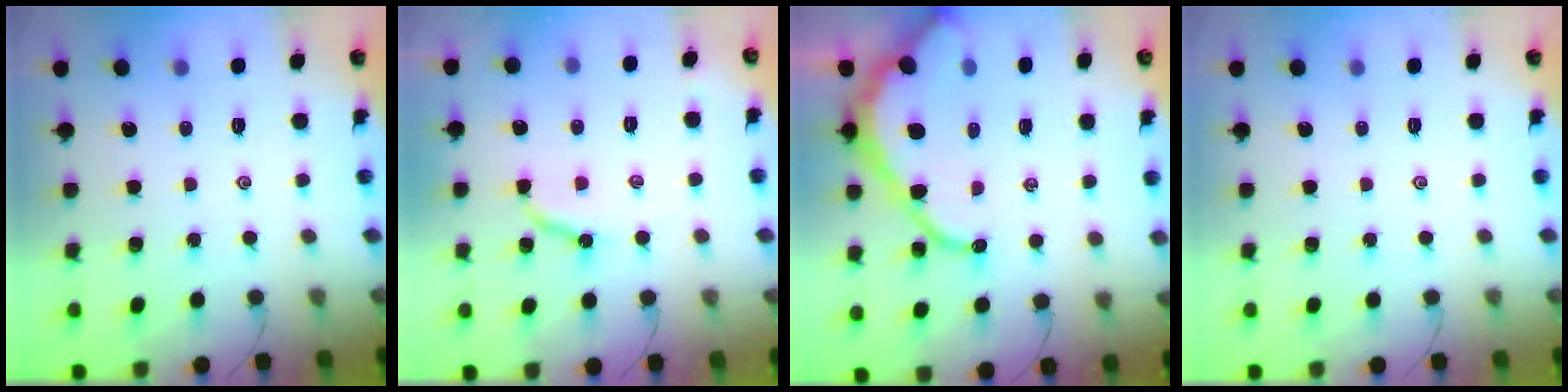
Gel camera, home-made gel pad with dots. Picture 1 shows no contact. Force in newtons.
{"total": 6.6, "press": 6.6, "slide": 0.2}
{"total": 13.5, "press": 13.4, "slide": 1.7}
{"total": 0.0}